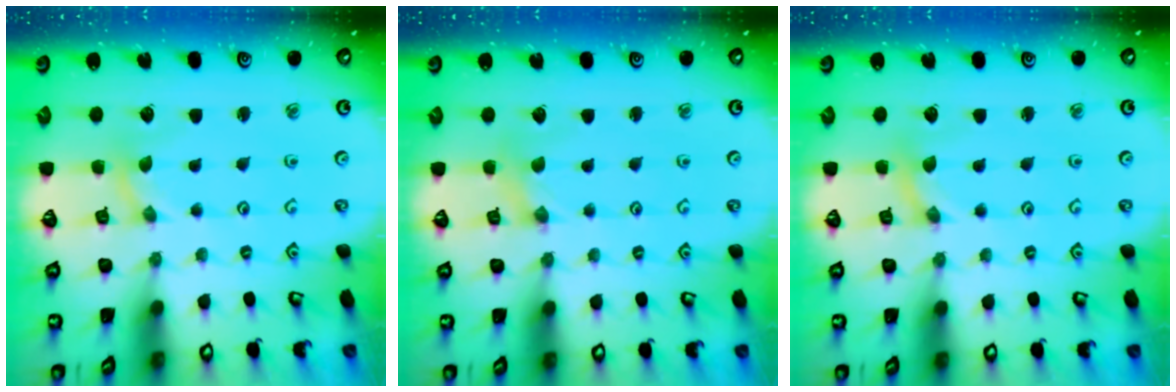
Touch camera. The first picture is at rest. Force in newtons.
{"total": 0.0}
{"total": 0.0}